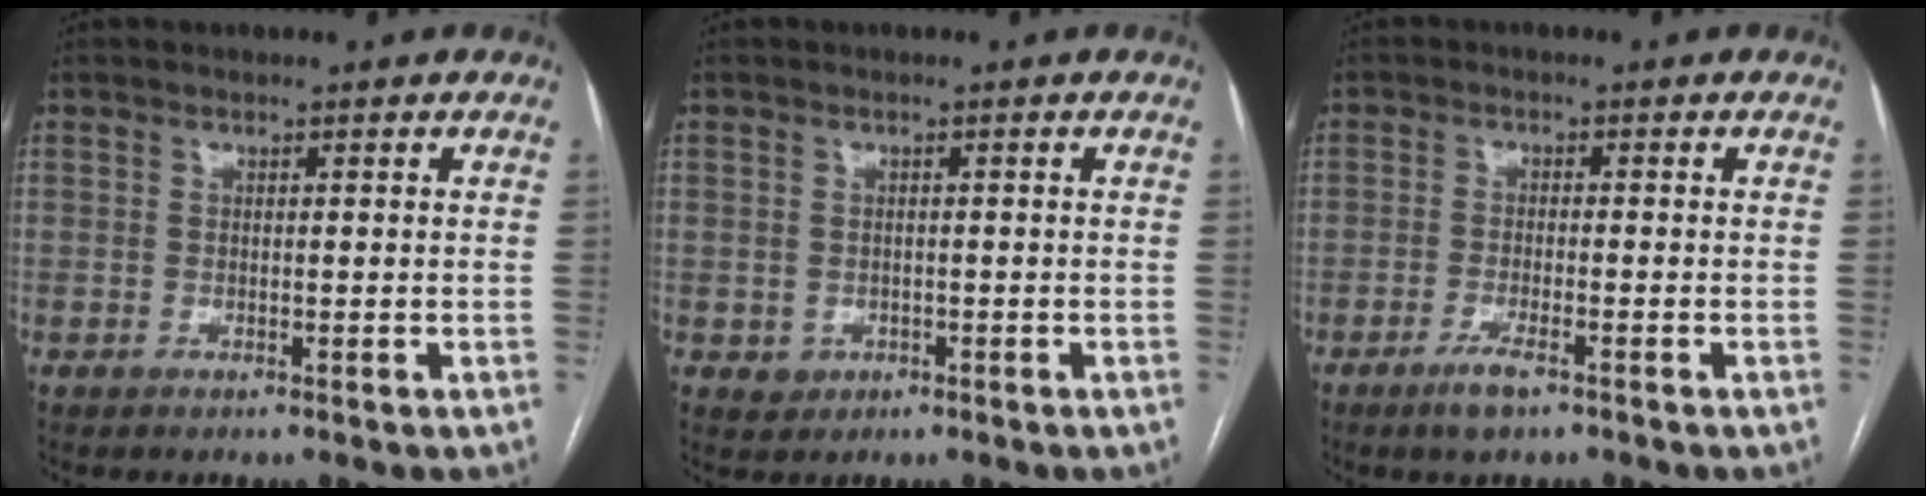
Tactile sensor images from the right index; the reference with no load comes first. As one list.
[{"total": 2.2, "force": [-0.6, 2.1, 0.3], "torque": [0.000, 0.006, -0.002]}, {"total": 3.5, "force": [-2.4, 0.5, 2.6], "torque": [-0.055, -0.005, -0.042]}]